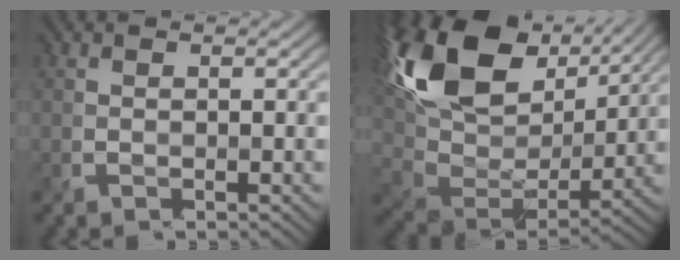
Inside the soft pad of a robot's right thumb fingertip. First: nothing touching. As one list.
[{"total": 17.3, "force": [8.7, 9.1, 11.8], "torque": [-0.287, 0.014, 0.175]}]